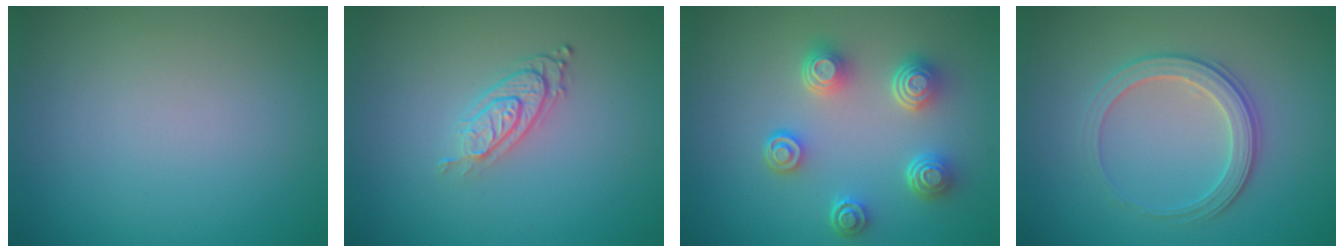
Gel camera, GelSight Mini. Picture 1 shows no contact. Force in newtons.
{"total": 3.1, "press": 2.1, "slide": 2.3}
{"total": 4.7, "press": 3.6, "slide": 3.1}
{"total": 3.1, "press": 2.9, "slide": 1.1}